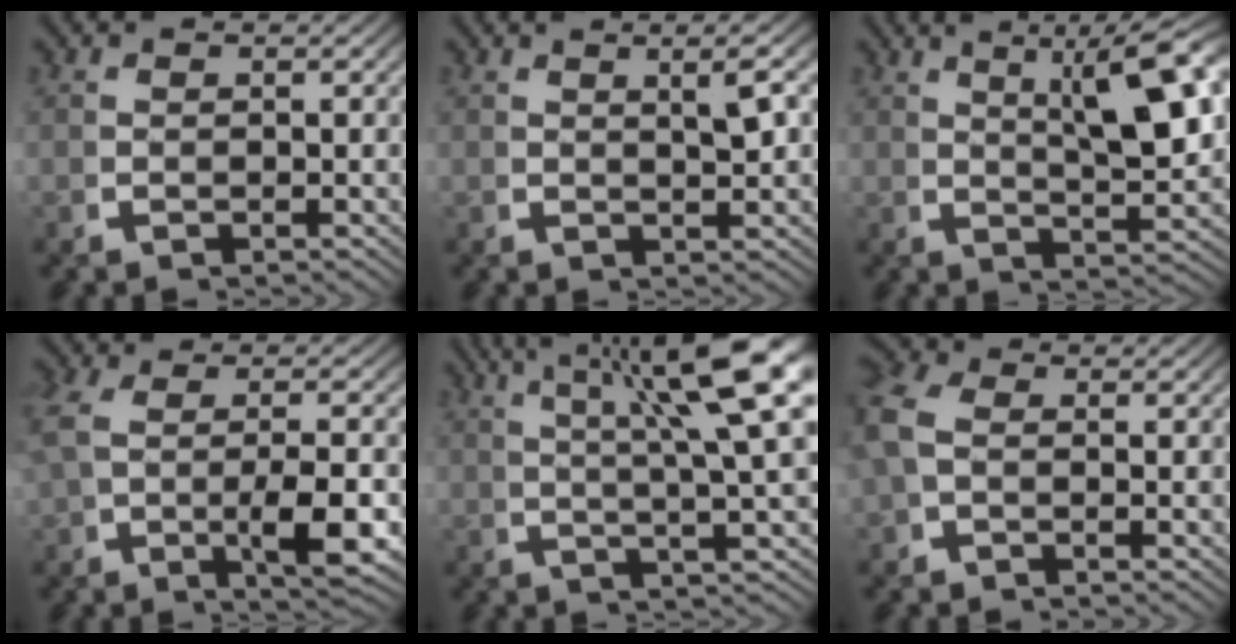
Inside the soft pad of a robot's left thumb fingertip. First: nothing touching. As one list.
[{"total": 3.4, "force": [1.3, 0.6, 3.1], "torque": [-0.044, 0.004, 0.024]}, {"total": 9.8, "force": [3.3, 3.9, 8.4], "torque": [-0.110, 0.009, 0.048]}, {"total": 5.9, "force": [-0.1, 2.0, 5.6], "torque": [-0.115, -0.006, 0.003]}, {"total": 10.8, "force": [4.1, 3.4, 9.5], "torque": [-0.112, 0.010, 0.059]}, {"total": 3.1, "force": [0.0, 2.5, 1.9], "torque": [-0.050, 0.000, -0.004]}]